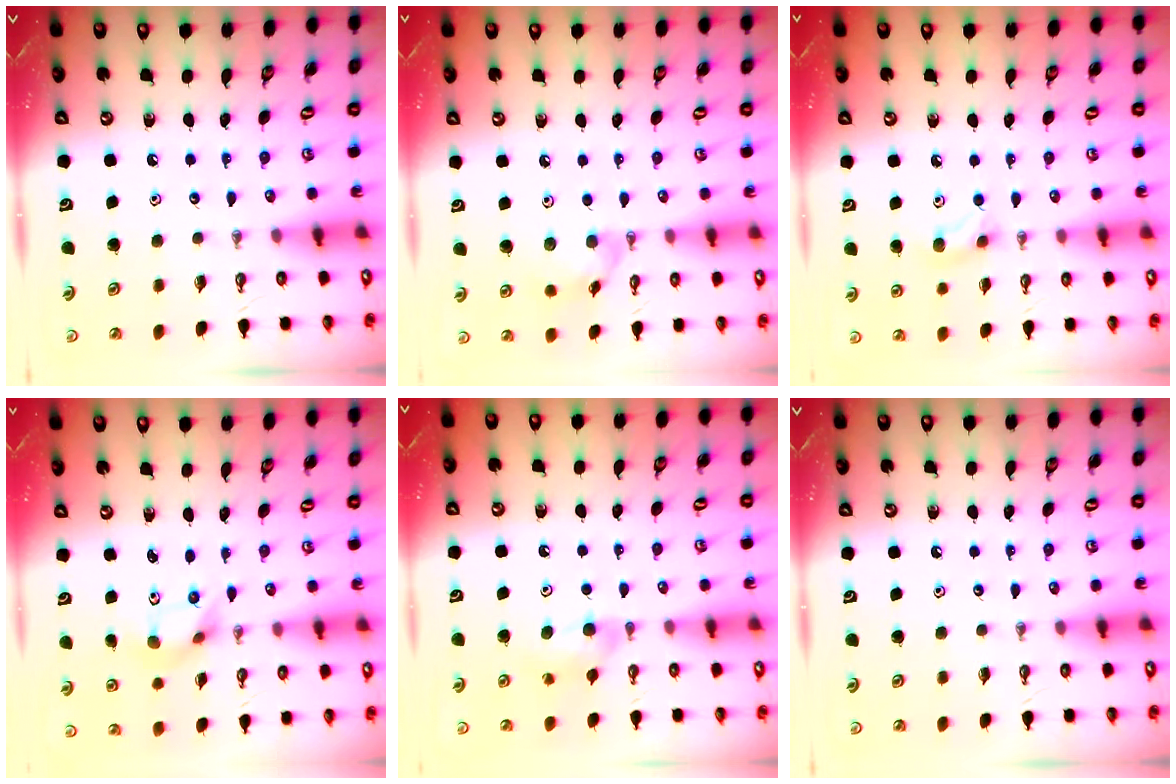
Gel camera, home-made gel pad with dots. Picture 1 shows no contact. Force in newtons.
{"total": 9.0, "press": 9.0, "slide": 0.1}
{"total": 5.7, "press": 5.5, "slide": 1.5}
{"total": 6.6, "press": 3.1, "slide": 5.8}
{"total": 6.8, "press": 6.7, "slide": 1.4}
{"total": 0.0}